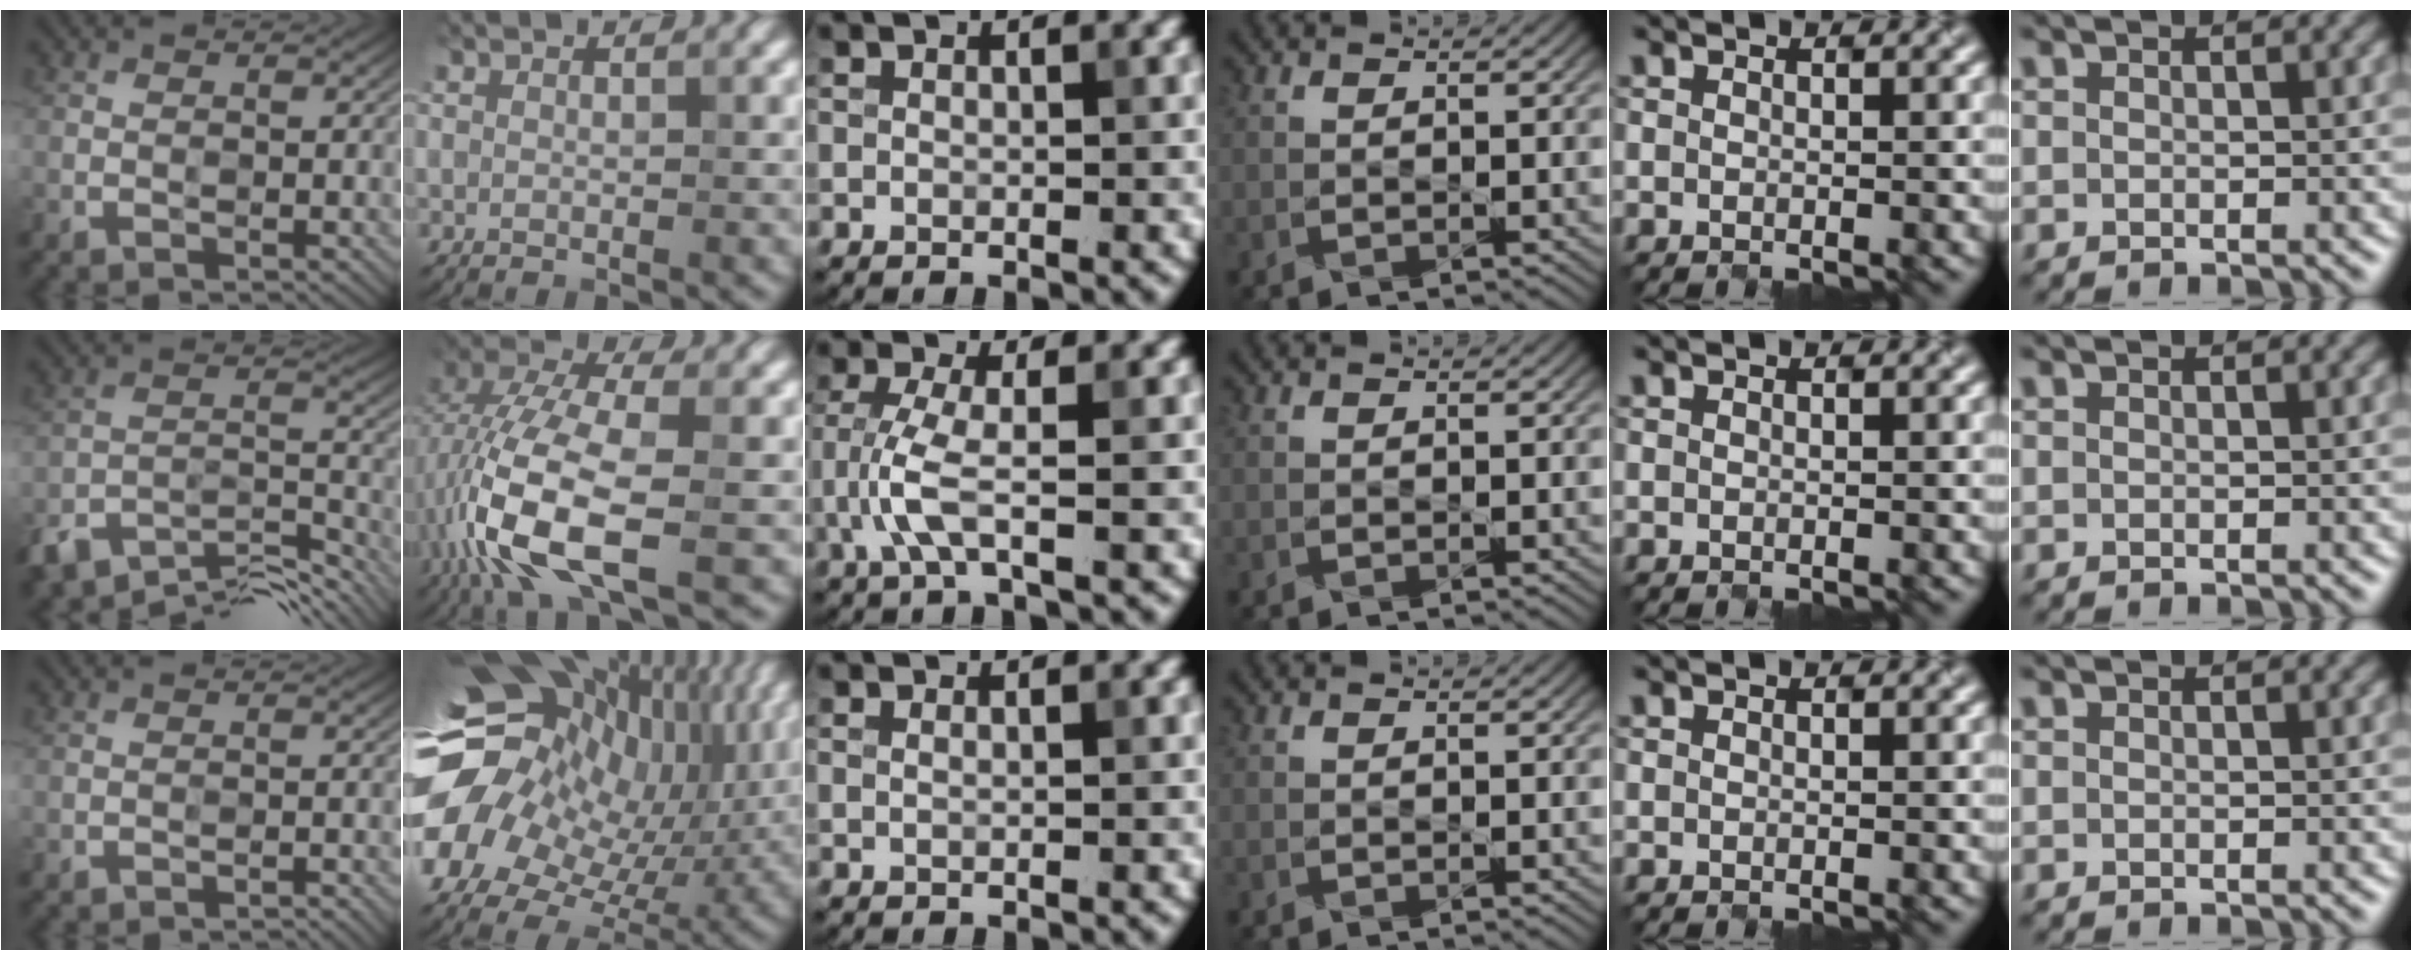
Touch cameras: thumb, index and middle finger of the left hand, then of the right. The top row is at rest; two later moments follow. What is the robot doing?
{"motion": "close", "object": "sandwich press"}